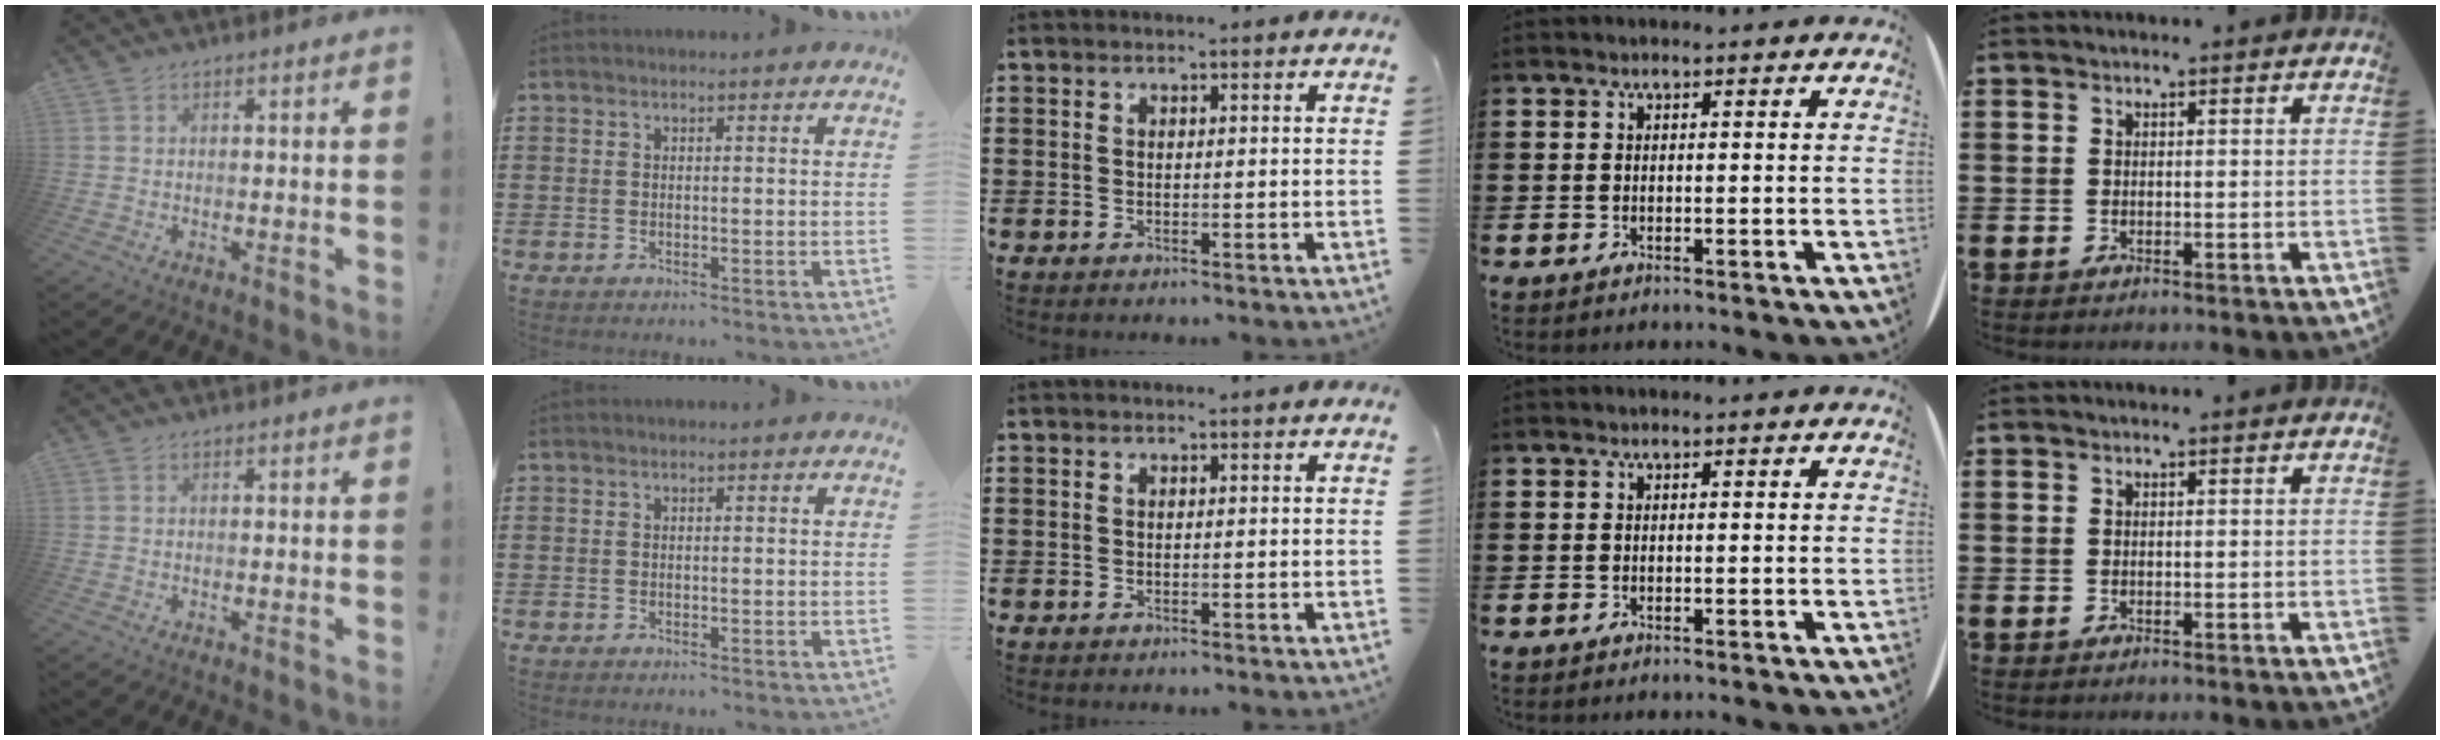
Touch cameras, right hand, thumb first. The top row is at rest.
{}